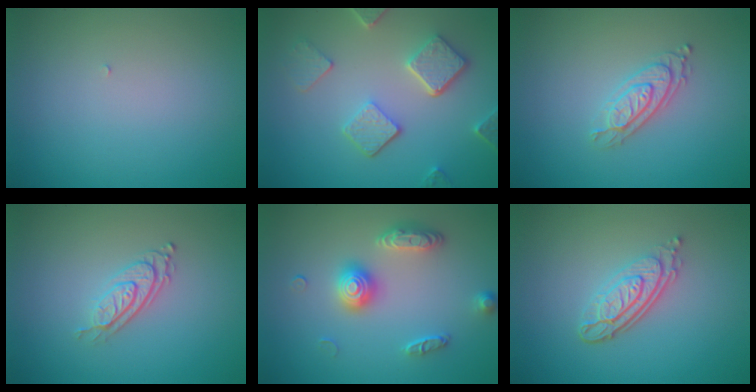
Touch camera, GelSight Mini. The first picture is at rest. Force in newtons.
{"total": 5.0, "press": 3.9, "slide": 3.2}
{"total": 2.6, "press": 2.3, "slide": 1.3}
{"total": 2.8, "press": 2.1, "slide": 1.9}
{"total": 3.1, "press": 2.9, "slide": 1.0}
{"total": 4.2, "press": 3.0, "slide": 2.8}